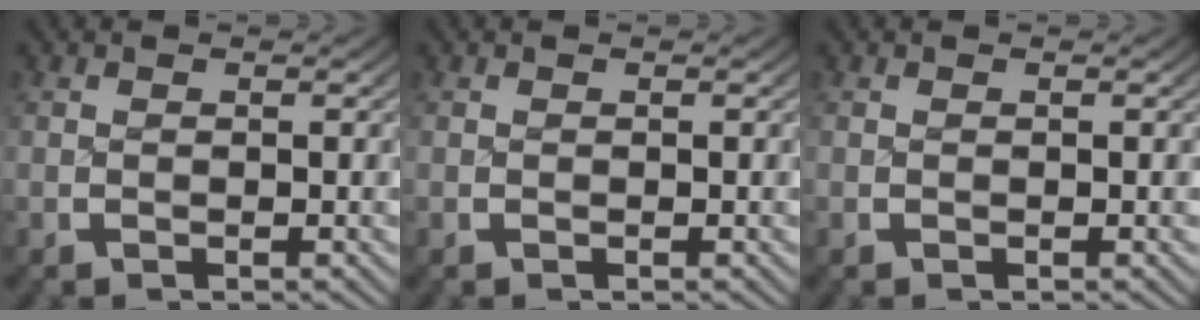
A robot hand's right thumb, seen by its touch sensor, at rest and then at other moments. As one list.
[{"total": 0.0}, {"total": 0.0}]